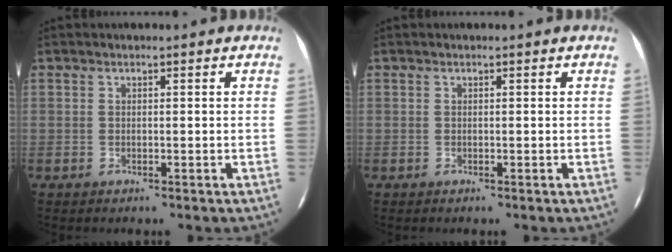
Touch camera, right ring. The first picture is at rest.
{"total": 0.0}